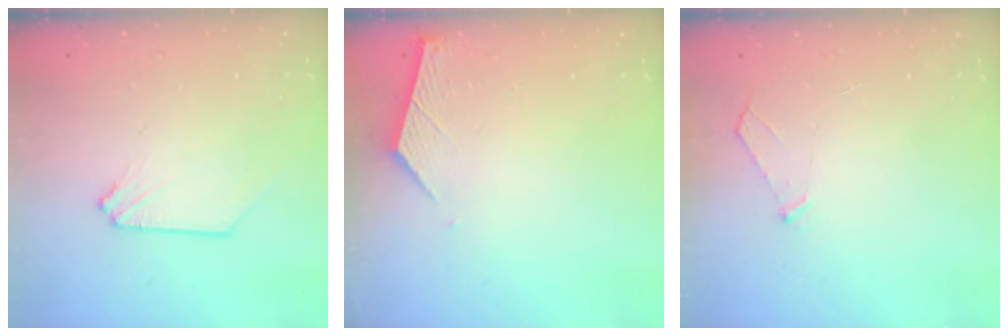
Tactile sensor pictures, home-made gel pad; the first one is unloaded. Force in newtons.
{"total": 2.4, "press": 2.4, "slide": 0.3}
{"total": 3.9, "press": 3.9, "slide": 0.5}